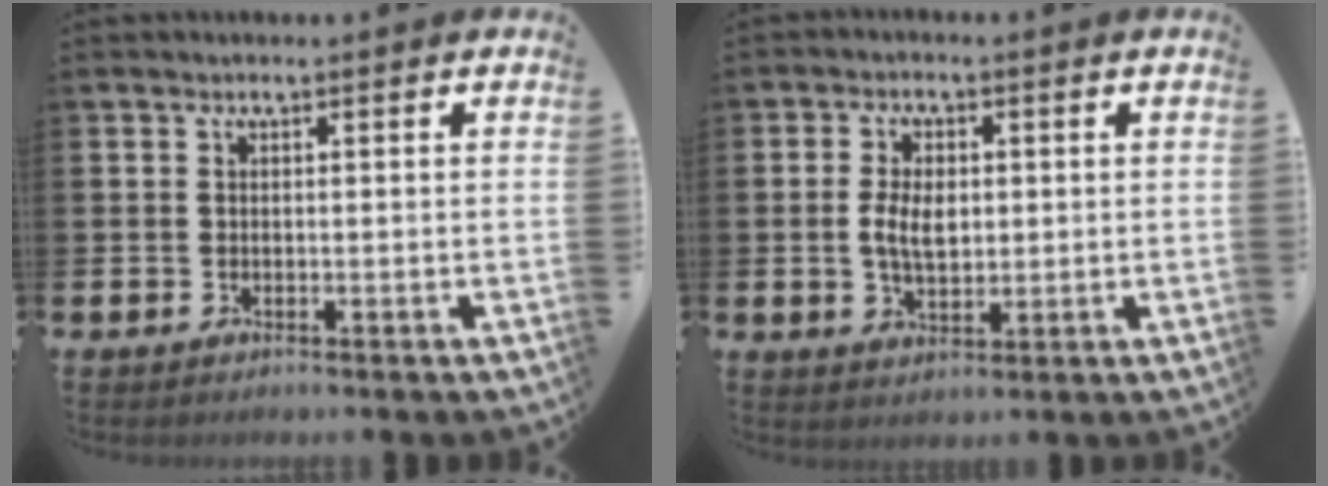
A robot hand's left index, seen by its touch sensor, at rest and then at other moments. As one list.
[{"total": 4.5, "force": [0.4, 2.6, 3.6], "torque": [-0.065, 0.007, 0.004]}]